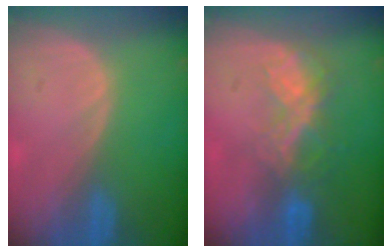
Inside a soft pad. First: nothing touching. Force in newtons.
{"total": 6.7, "press": 5.8, "slide": 3.3}